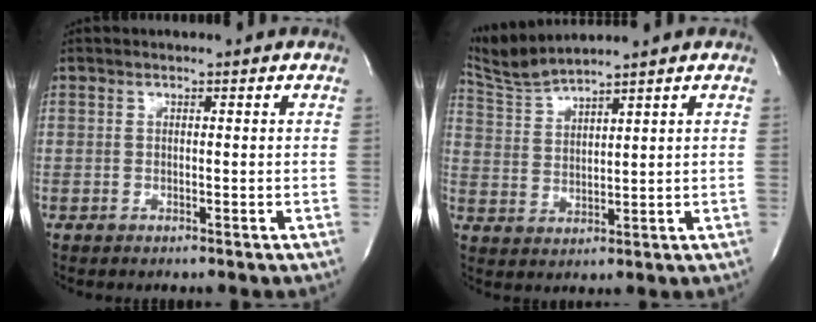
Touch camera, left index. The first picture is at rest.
{"total": 5.6, "force": [5.3, -1.3, 1.2], "torque": [-0.041, 0.000, 0.117]}